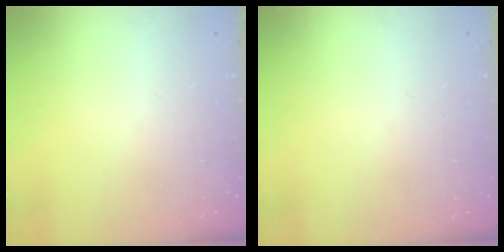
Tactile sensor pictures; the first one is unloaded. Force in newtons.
{"total": 0.0}